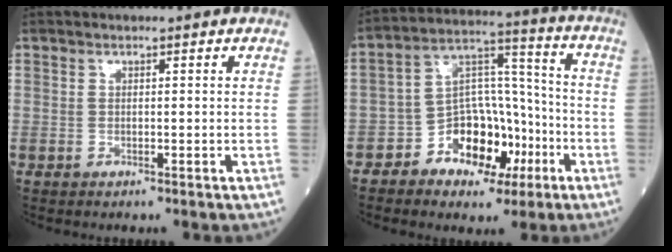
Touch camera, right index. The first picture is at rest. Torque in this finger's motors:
{"motor_torque": [0.43, -0.07, 0.19, 0.02]}